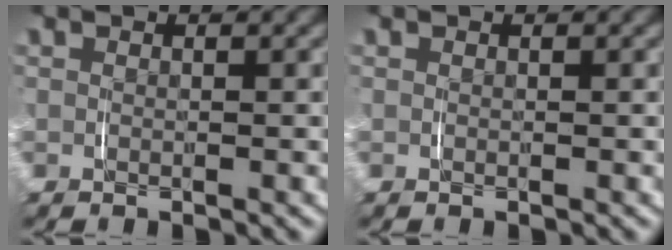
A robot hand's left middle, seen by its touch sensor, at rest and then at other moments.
{"total": 0.0}